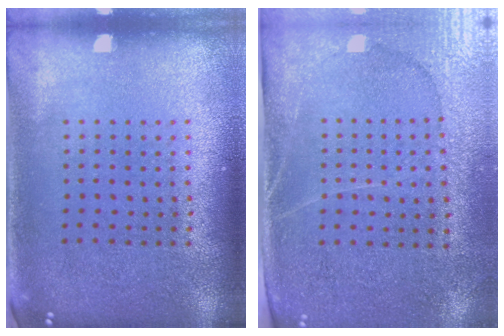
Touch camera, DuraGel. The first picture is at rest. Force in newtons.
{"total": 3.0, "press": 2.8, "slide": 1.1}